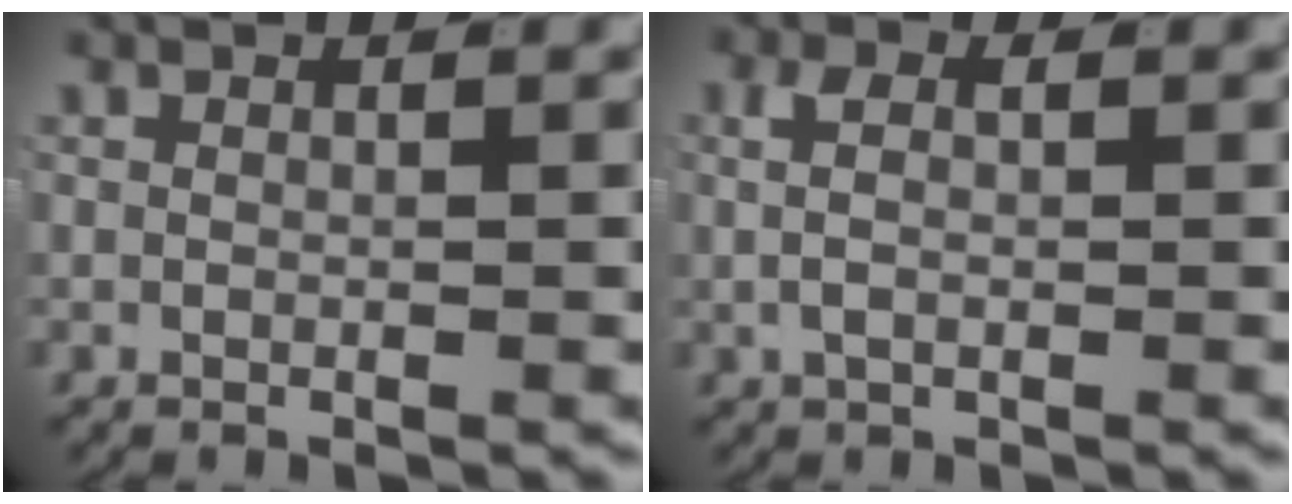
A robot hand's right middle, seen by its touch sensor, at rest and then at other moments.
{"total": 2.3, "force": [0.1, 1.0, 2.1], "torque": [-0.039, 0.001, 0.000]}